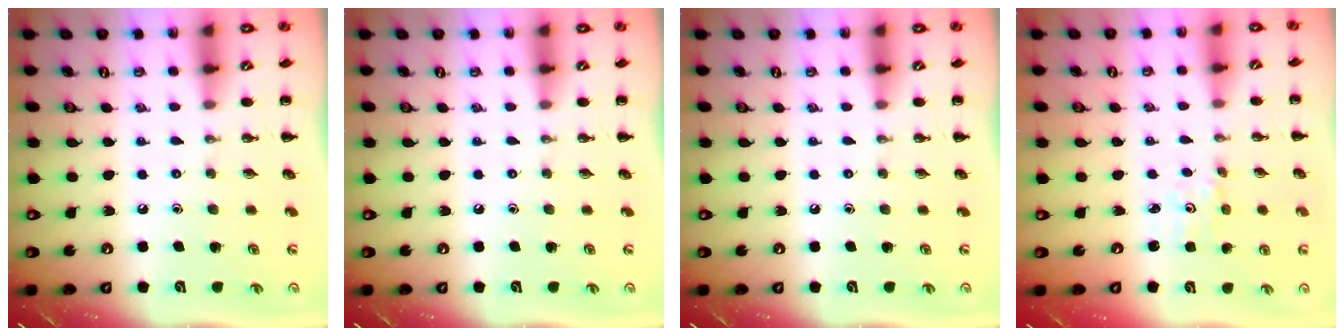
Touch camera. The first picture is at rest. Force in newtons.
{"total": 0.0}
{"total": 0.0}
{"total": 0.9, "press": 0.8, "slide": 0.4}